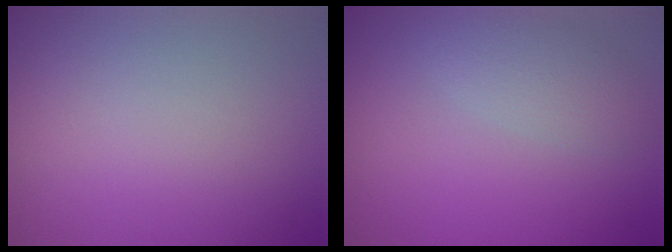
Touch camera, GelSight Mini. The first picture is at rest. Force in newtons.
{"total": 2.7, "press": 2.7, "slide": 0.2}